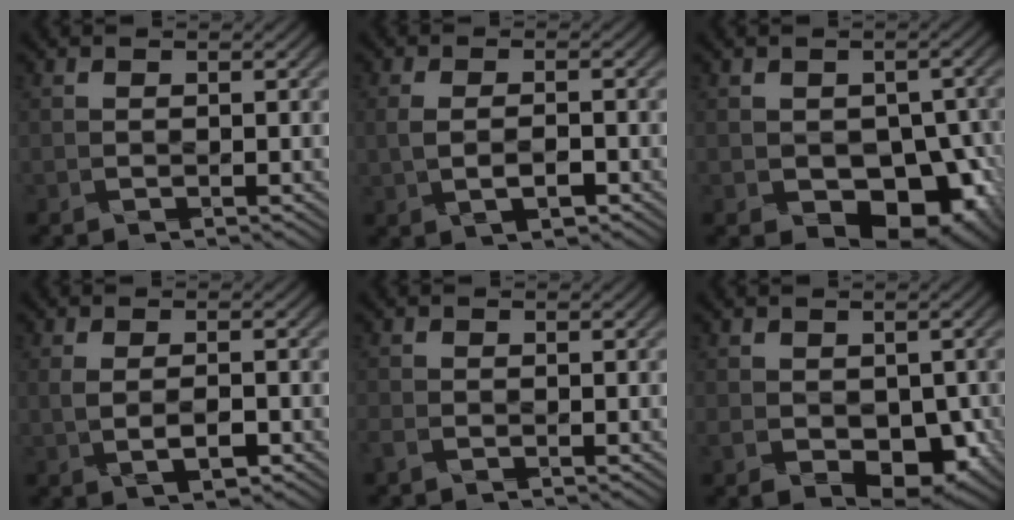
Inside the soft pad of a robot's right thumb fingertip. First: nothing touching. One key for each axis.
{"total": 3.6, "fx": -1.0, "fy": 1.4, "fz": 3.2, "tx": -0.073, "ty": -0.006, "tz": -0.008}
{"total": 9.7, "fx": -3.2, "fy": 7.4, "fz": 5.4, "tx": -0.075, "ty": -0.014, "tz": -0.057}
{"total": 4.0, "fx": -0.8, "fy": 1.7, "fz": 3.5, "tx": -0.075, "ty": -0.007, "tz": -0.001}
{"total": 1.5, "fx": -1.2, "fy": 0.6, "fz": 0.7, "tx": -0.038, "ty": 0.000, "tz": -0.019}
{"total": 7.1, "fx": -1.8, "fy": 5.4, "fz": 4.3, "tx": -0.084, "ty": -0.028, "tz": -0.029}